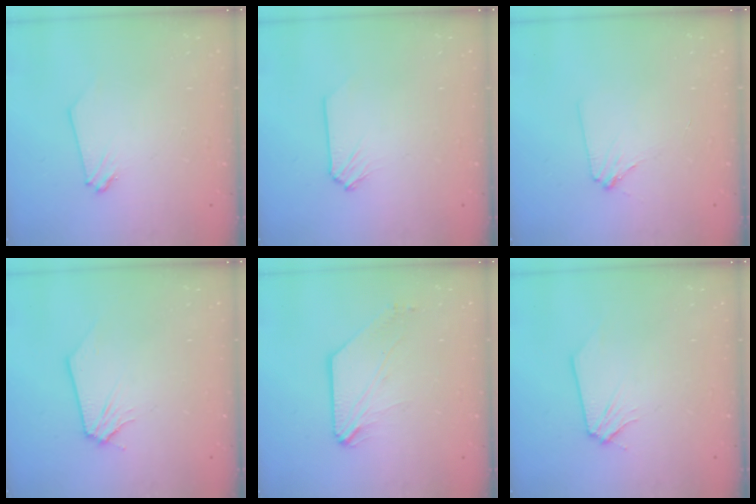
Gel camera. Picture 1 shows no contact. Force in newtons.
{"total": 0.0}
{"total": 2.7, "press": 2.6, "slide": 0.4}
{"total": 0.0}
{"total": 1.6, "press": 1.6, "slide": 0.4}
{"total": 0.0}